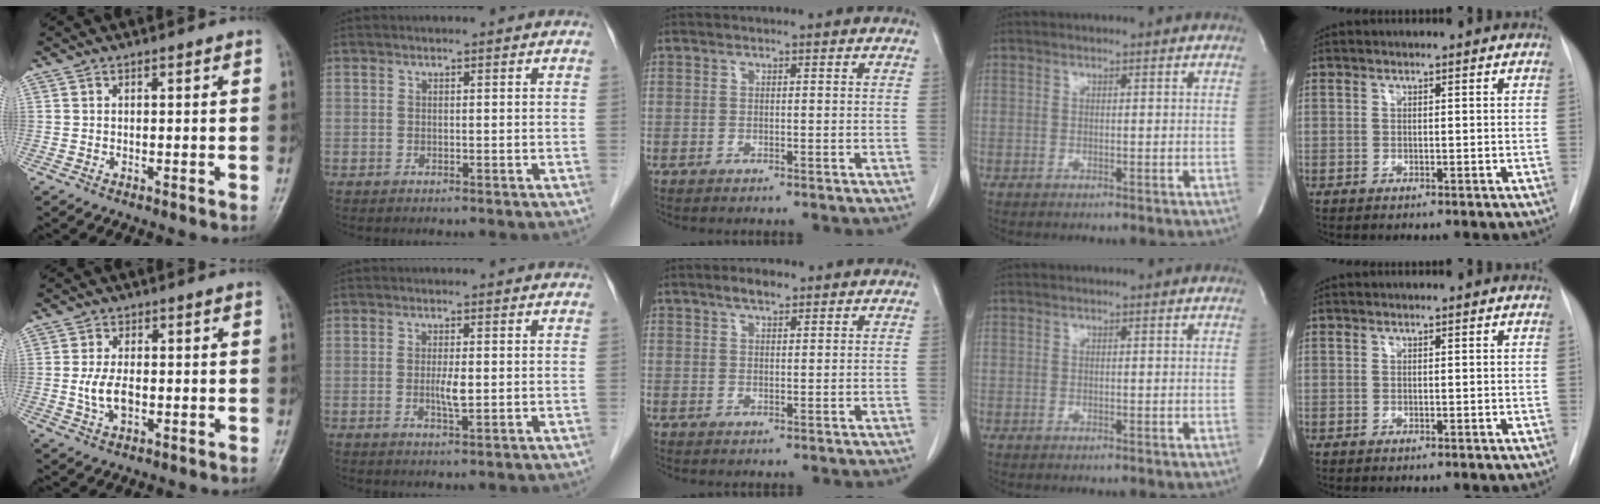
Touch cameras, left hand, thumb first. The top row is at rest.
{"thumb": {"total": 5.2, "force": [-0.7, 3.1, 4.2], "torque": [-0.080, 0.003, -0.013]}, "index": {"total": 2.5, "force": [-0.1, 0.4, 2.5], "torque": [-0.051, -0.003, 0.000]}, "middle": {"total": 2.8, "force": [2.0, 1.0, 1.7], "torque": [-0.035, 0.006, 0.034]}}